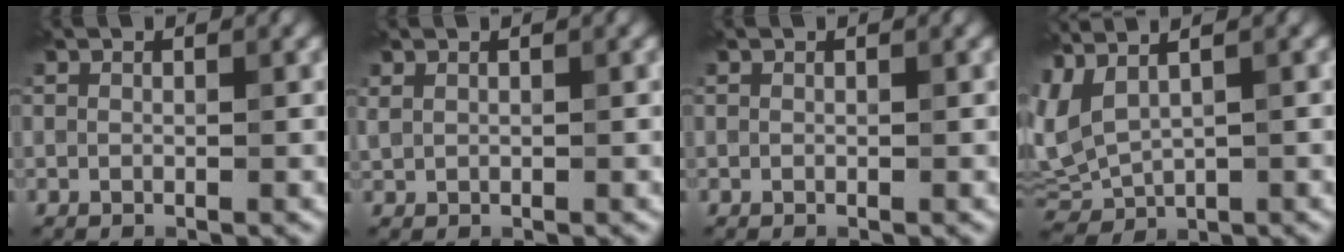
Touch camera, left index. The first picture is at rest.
{"total": 0.8, "force": [0.5, 0.4, 0.6], "torque": [-0.012, 0.004, 0.011]}
{"total": 0.0}
{"total": 5.5, "force": [1.7, 2.5, 4.6], "torque": [-0.123, 0.001, 0.041]}